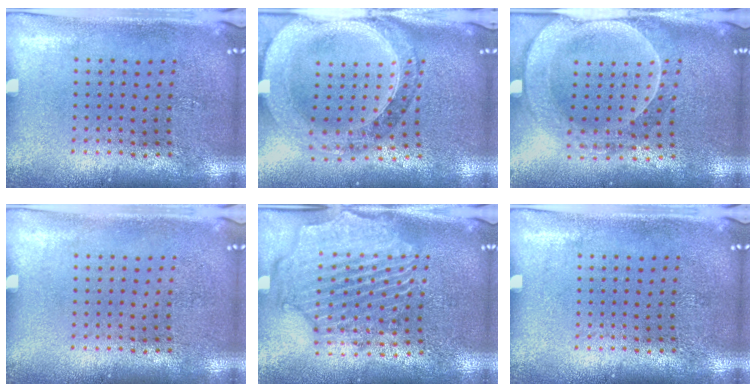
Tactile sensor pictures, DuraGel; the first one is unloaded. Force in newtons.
{"total": 1.9, "press": 1.8, "slide": 0.7}
{"total": 2.2, "press": 2.0, "slide": 0.9}
{"total": 0.0}
{"total": 2.3, "press": 2.2, "slide": 0.8}
{"total": 0.0}